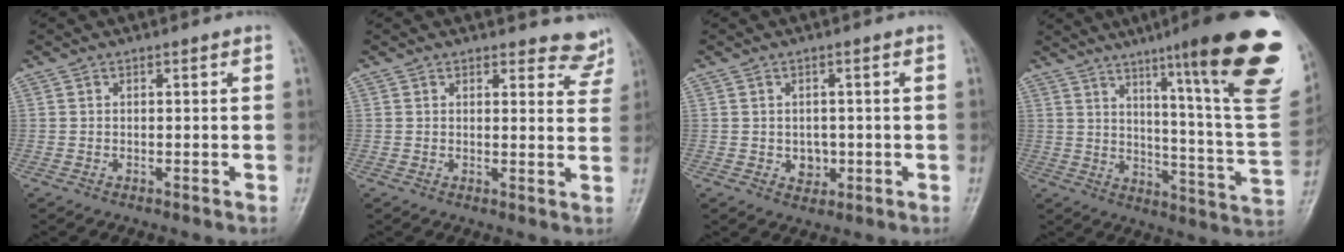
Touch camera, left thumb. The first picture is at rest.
{"total": 5.5, "force": [5.1, 1.9, 0.3], "torque": [0.032, -0.038, 0.039]}
{"total": 3.0, "force": [-0.4, 2.5, 1.6], "torque": [-0.008, 0.002, 0.000]}
{"total": 26.3, "force": [14.5, 2.7, 21.8], "torque": [-0.268, -0.062, 0.204]}